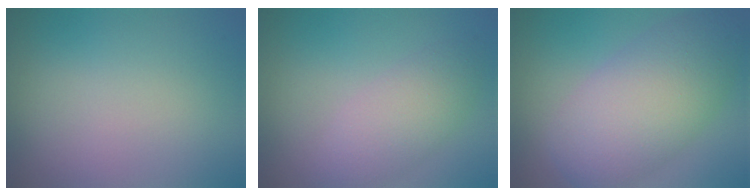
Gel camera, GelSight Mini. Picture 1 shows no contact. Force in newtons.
{"total": 3.8, "press": 3.7, "slide": 0.3}
{"total": 8.5, "press": 8.5, "slide": 0.3}